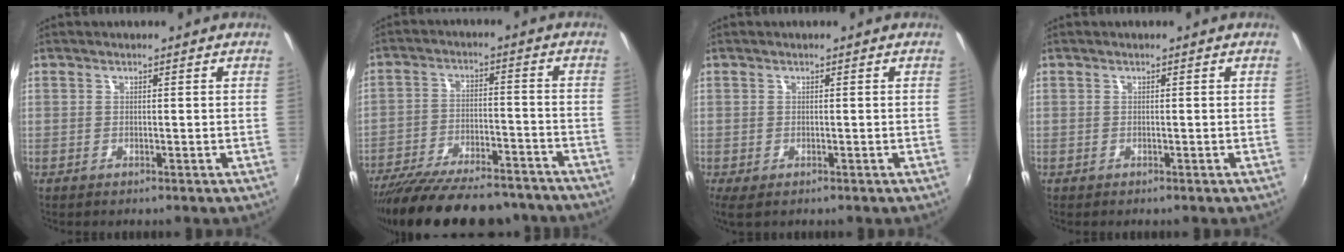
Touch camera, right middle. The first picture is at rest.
{"total": 23.4, "force": [-20.0, 6.5, 10.3], "torque": [-0.197, -0.026, -0.284]}
{"total": 1.5, "force": [-0.5, 0.8, 1.2], "torque": [-0.026, -0.006, -0.007]}
{"total": 0.0}